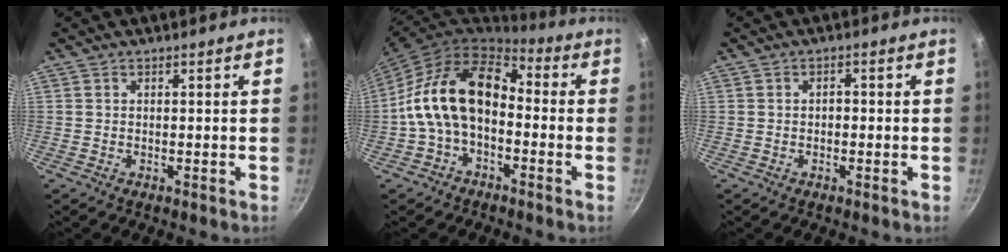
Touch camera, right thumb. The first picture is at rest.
{"total": 15.7, "force": [-1.4, 10.1, 11.9], "torque": [-0.198, 0.047, -0.043]}
{"total": 1.5, "force": [-0.3, 1.0, 1.0], "torque": [-0.013, 0.007, -0.006]}